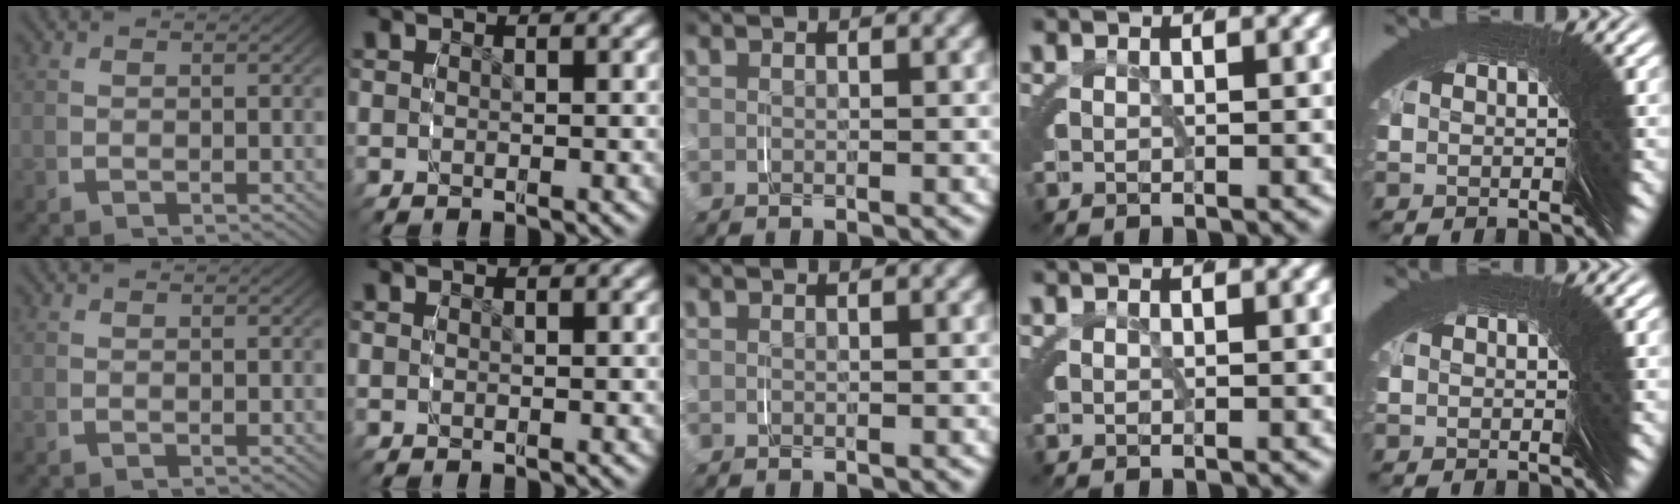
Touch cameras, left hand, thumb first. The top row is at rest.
{"thumb": {"total": 1.3, "force": [0.1, -0.9, -0.9], "torque": [0.011, 0.008, -0.002]}}